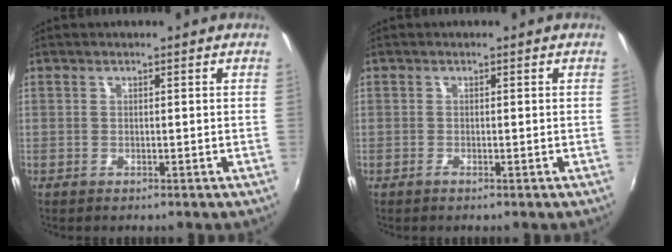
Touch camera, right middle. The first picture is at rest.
{"total": 0.6, "force": [-0.4, -0.1, 0.4], "torque": [-0.006, 0.000, -0.010]}